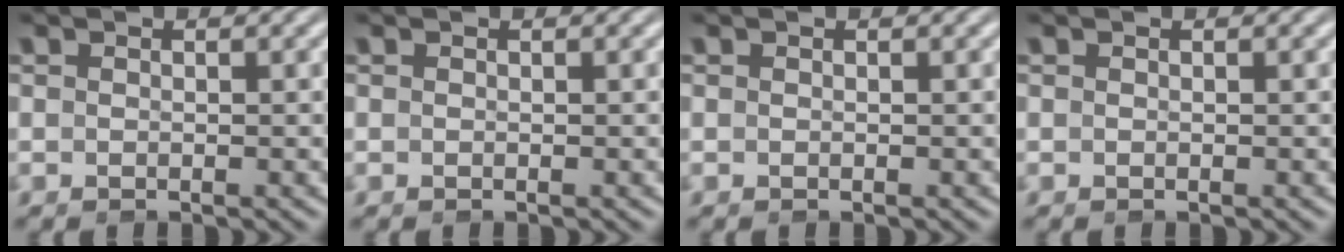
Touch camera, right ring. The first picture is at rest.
{"total": 0.0}
{"total": 0.0}
{"total": 0.0}